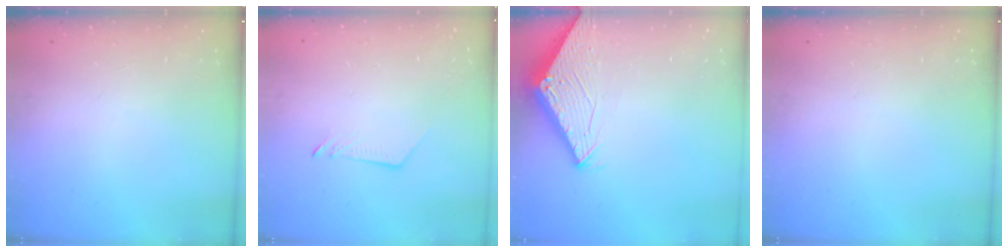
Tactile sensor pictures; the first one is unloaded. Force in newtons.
{"total": 3.8, "press": 3.7, "slide": 0.4}
{"total": 2.9, "press": 2.9, "slide": 0.2}
{"total": 0.0}